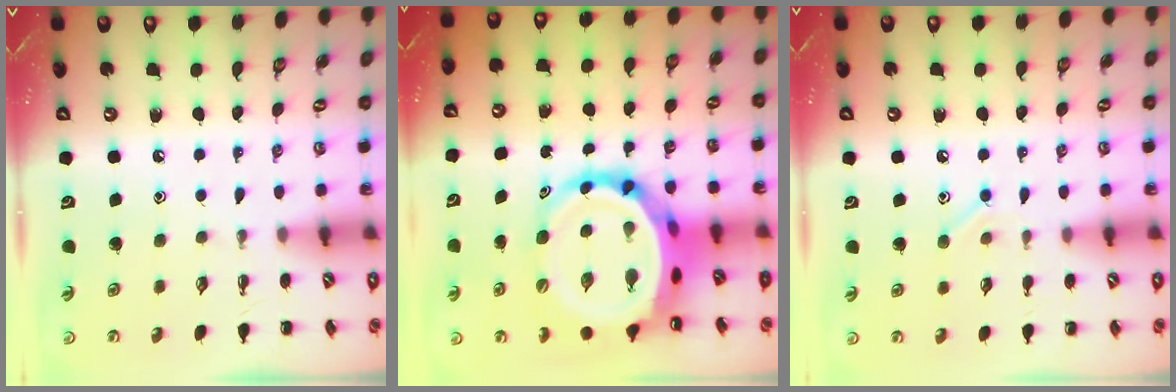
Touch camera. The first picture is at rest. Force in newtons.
{"total": 12.7, "press": 12.2, "slide": 3.5}
{"total": 6.9, "press": 6.8, "slide": 1.4}